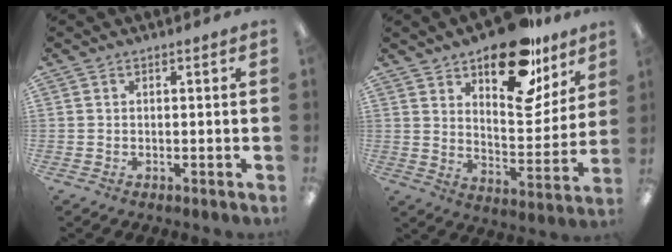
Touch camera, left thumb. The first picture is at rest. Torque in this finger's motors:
{"motor_torque": [0.40, 0.59, 1.23, -1.55, 0.11]}